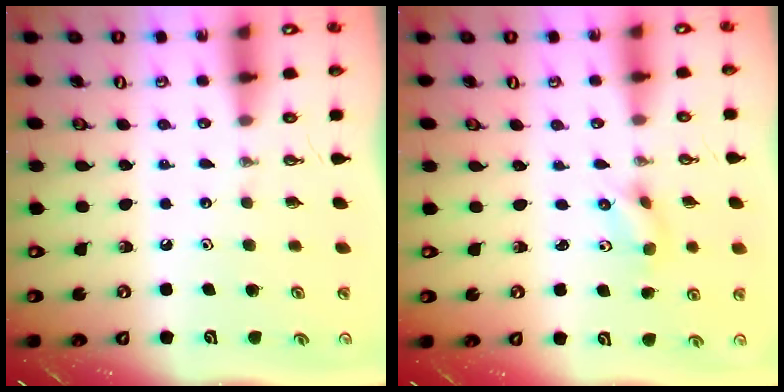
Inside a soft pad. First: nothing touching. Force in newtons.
{"total": 1.9, "press": 1.7, "slide": 0.7}